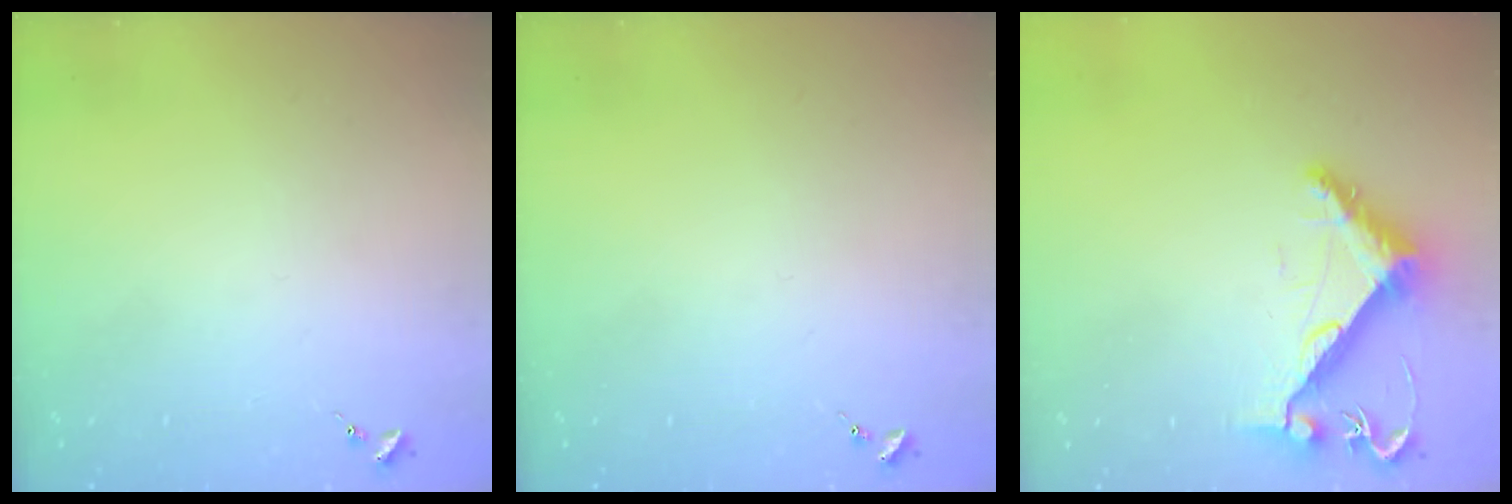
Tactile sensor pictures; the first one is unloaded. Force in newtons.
{"total": 0.0}
{"total": 8.4, "press": 8.4, "slide": 0.4}